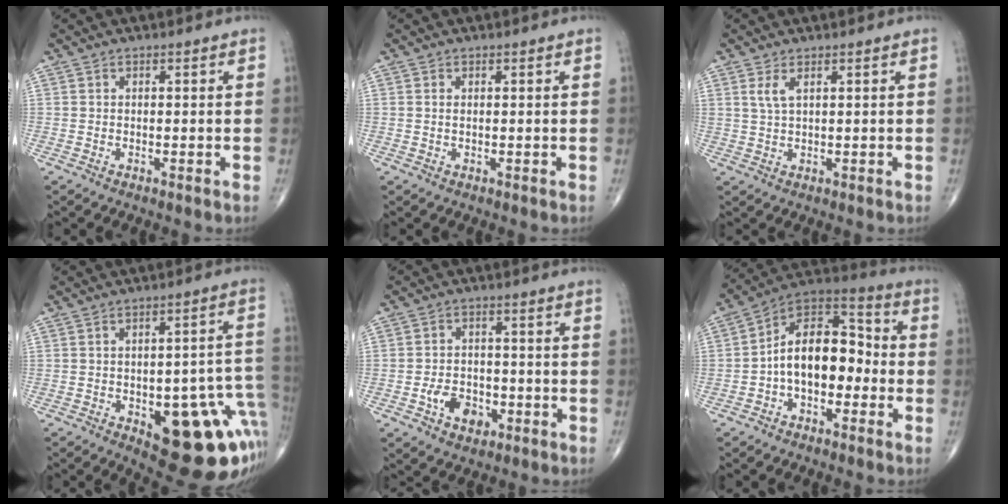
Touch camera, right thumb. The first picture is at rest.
{"total": 0.6, "force": [0.1, 0.3, 0.5], "torque": [-0.011, 0.002, 0.004]}
{"total": 2.6, "force": [1.3, 0.8, 2.1], "torque": [-0.049, -0.002, 0.033]}
{"total": 21.3, "force": [-6.4, 8.6, 18.4], "torque": [-0.161, 0.035, -0.057]}
{"total": 6.8, "force": [-2.6, 4.6, 4.2], "torque": [-0.048, 0.015, -0.042]}
{"total": 14.6, "force": [-2.2, 8.9, 11.4], "torque": [-0.155, 0.050, -0.051]}